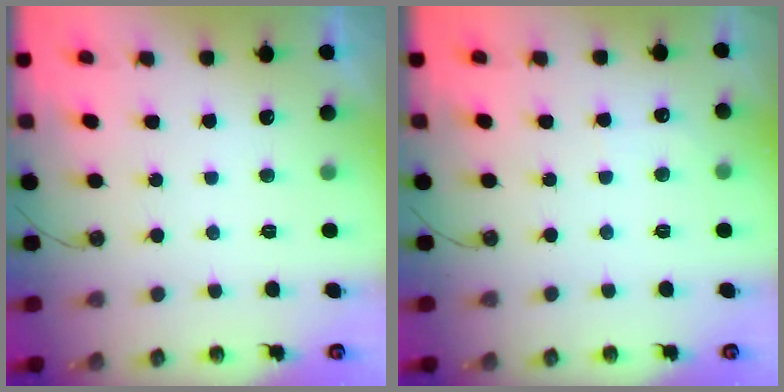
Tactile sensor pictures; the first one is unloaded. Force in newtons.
{"total": 3.2, "press": 3.2, "slide": 0.5}